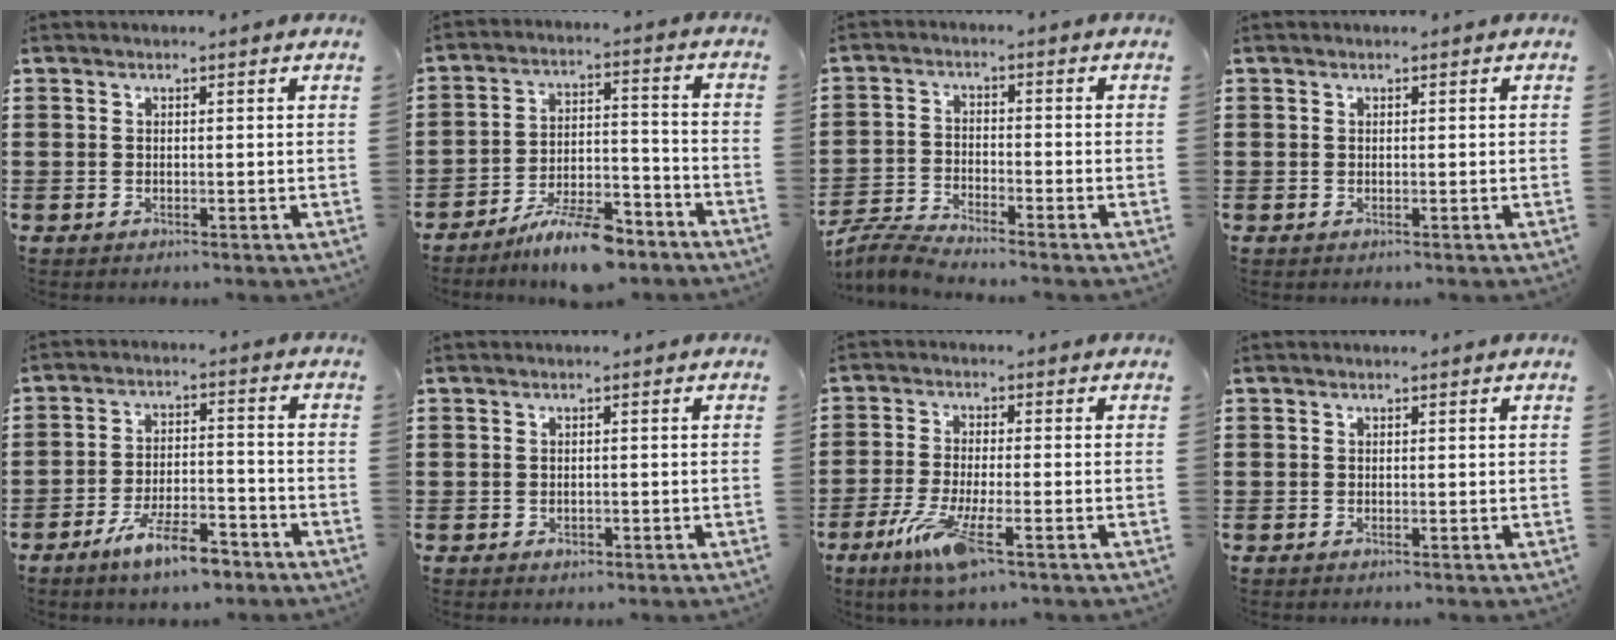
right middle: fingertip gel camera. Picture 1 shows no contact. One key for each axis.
{"total": 9.4, "fx": -8.0, "fy": 1.9, "fz": 4.5, "tx": -0.070, "ty": 0.024, "tz": -0.148}
{"total": 4.4, "fx": -4.2, "fy": 0.0, "fz": 1.1, "tx": -0.036, "ty": -0.005, "tz": -0.090}
{"total": 0.0}
{"total": 8.3, "fx": -6.3, "fy": 2.0, "fz": 5.1, "tx": -0.095, "ty": 0.007, "tz": -0.118}
{"total": 0.7, "fx": -0.4, "fy": 0.5, "fz": 0.3, "tx": -0.008, "ty": -0.002, "tz": -0.008}
{"total": 7.9, "fx": -4.1, "fy": 1.4, "fz": 6.6, "tx": -0.142, "ty": -0.015, "tz": -0.075}
{"total": 0.0}